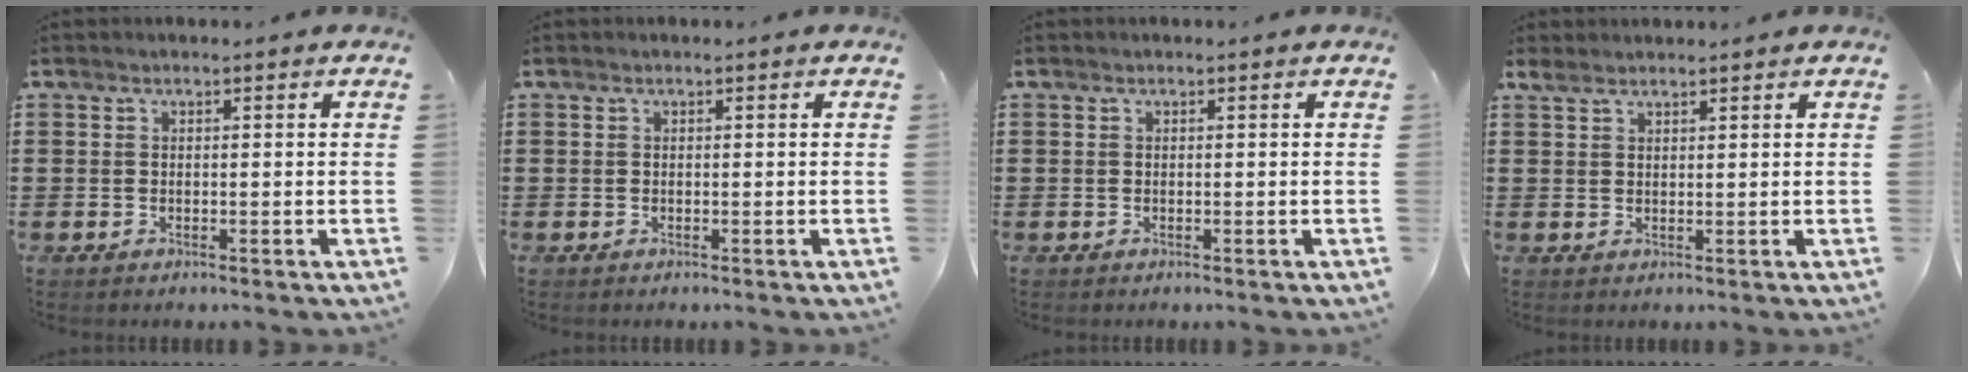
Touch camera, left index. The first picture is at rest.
{"total": 0.0}
{"total": 0.0}
{"total": 2.0, "force": [1.7, 0.7, 0.6], "torque": [-0.016, 0.003, 0.034]}